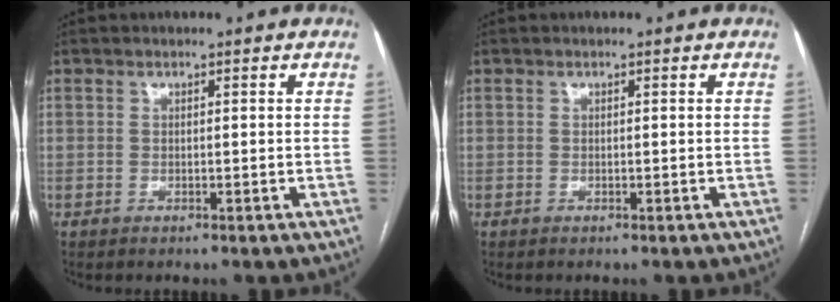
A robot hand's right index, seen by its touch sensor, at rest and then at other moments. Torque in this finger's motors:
{"motor_torque": [0.00, 0.00, 0.00, 0.00]}